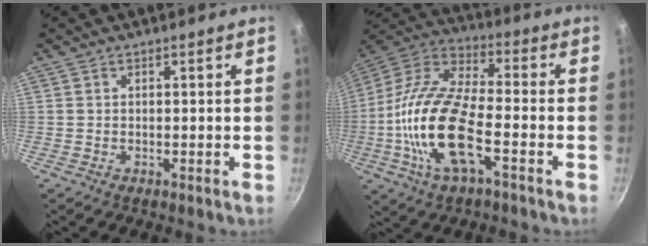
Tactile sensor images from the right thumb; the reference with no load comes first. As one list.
[{"total": 19.3, "force": [-5.2, 7.6, 17.0], "torque": [-0.333, 0.032, -0.119]}]